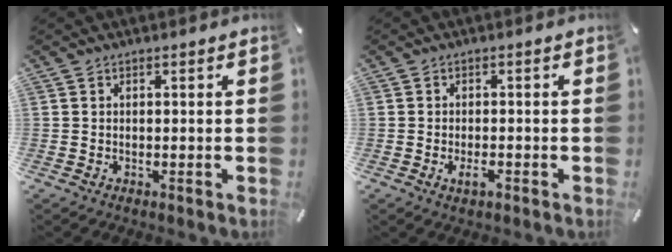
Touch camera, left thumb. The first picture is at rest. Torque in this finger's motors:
{"motor_torque": [-0.01, 0.02, 0.07, -0.06, 0.01]}